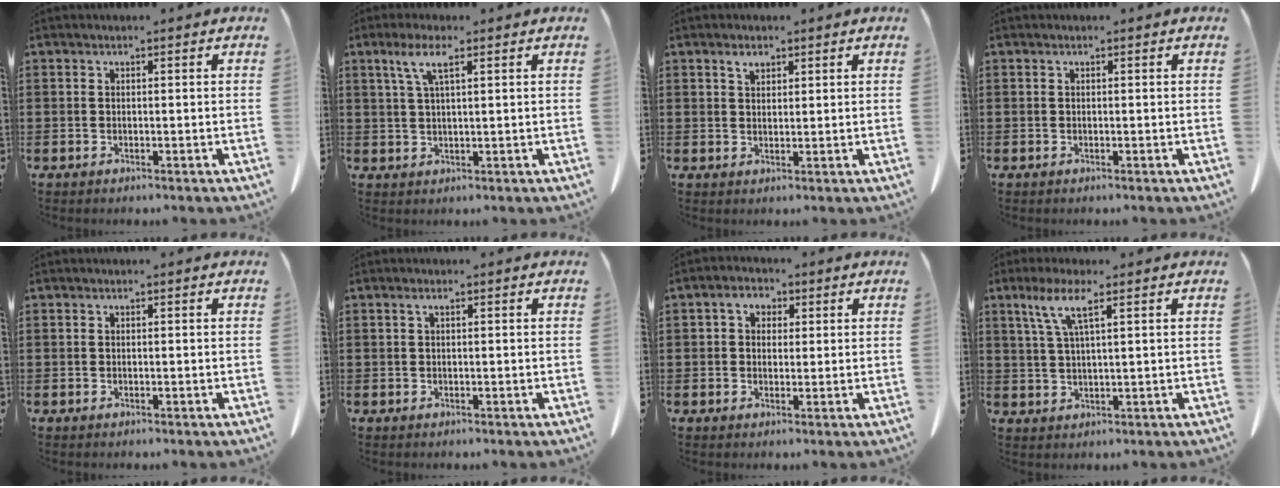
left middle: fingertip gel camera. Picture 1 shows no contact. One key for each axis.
{"total": 4.3, "fx": 2.2, "fy": 1.0, "fz": 3.6, "tx": -0.078, "ty": 0.006, "tz": 0.037}
{"total": 1.9, "fx": 1.3, "fy": 1.0, "fz": 1.0, "tx": -0.016, "ty": 0.001, "tz": 0.022}
{"total": 0.0}
{"total": 0.0}
{"total": 0.7, "fx": 0.2, "fy": 0.3, "fz": 0.6, "tx": -0.014, "ty": 0.004, "tz": 0.002}
{"total": 2.9, "fx": 0.9, "fy": 2.2, "fz": 1.6, "tx": -0.040, "ty": 0.012, "tz": 0.013}
{"total": 5.7, "fx": 3.0, "fy": 0.9, "fz": 4.8, "tx": -0.110, "ty": 0.004, "tz": 0.048}